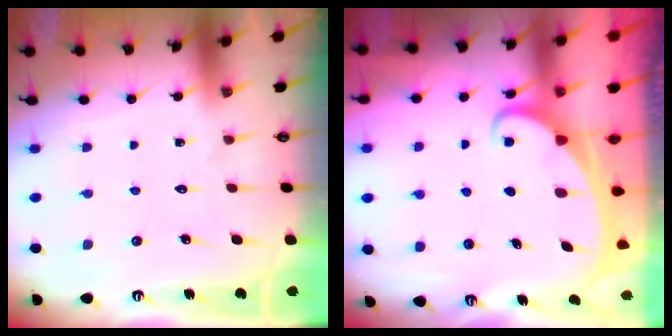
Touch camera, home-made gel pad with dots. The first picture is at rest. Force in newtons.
{"total": 2.2, "press": 2.2, "slide": 0.2}